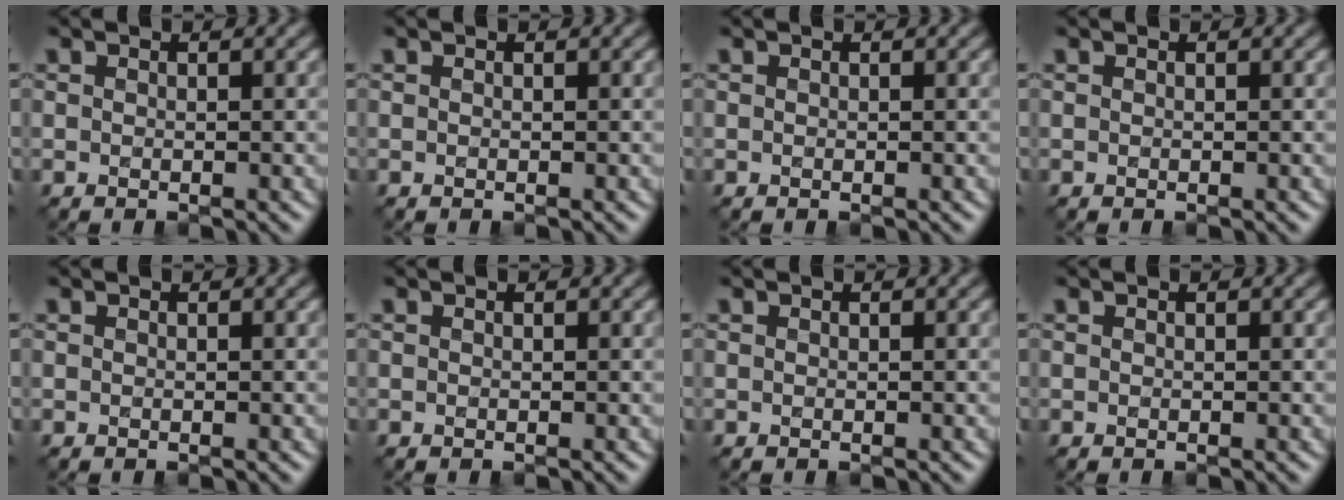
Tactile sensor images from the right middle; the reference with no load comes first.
{"total": 0.0}
{"total": 0.0}
{"total": 0.0}
{"total": 0.0}
{"total": 0.0}
{"total": 0.0}
{"total": 0.0}